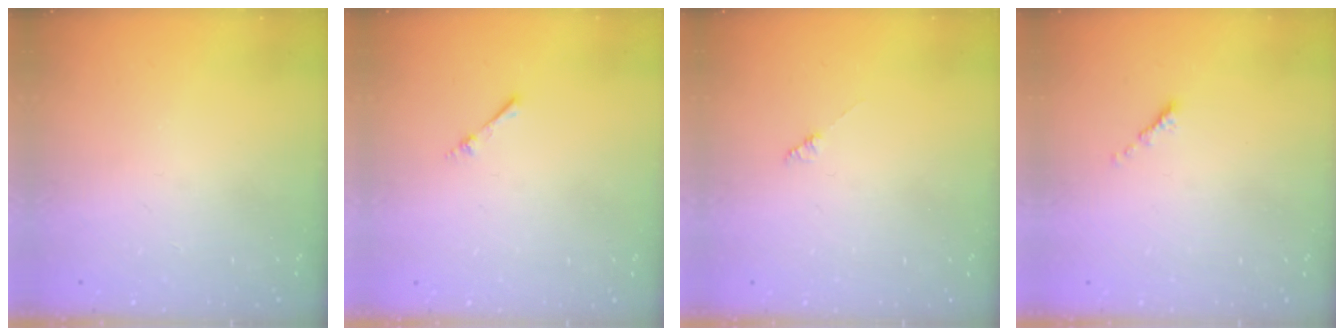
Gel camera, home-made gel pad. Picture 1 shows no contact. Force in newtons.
{"total": 1.7, "press": 1.7, "slide": 0.3}
{"total": 0.9, "press": 0.8, "slide": 0.2}
{"total": 0.6, "press": 0.5, "slide": 0.2}